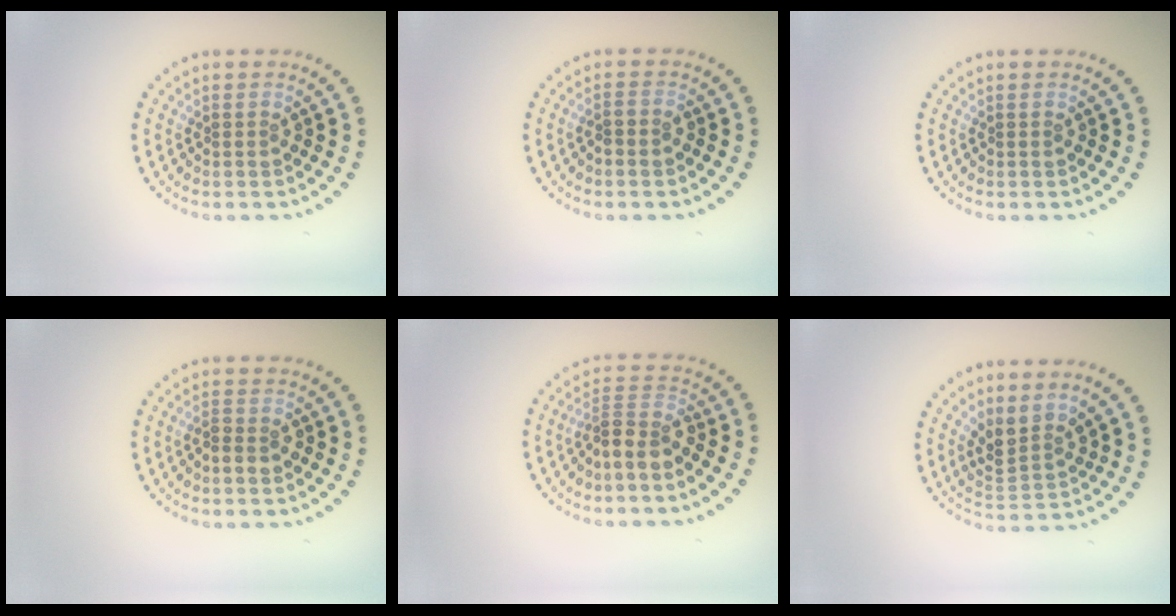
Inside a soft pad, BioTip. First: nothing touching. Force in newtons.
{"total": 1.0, "press": 0.7, "slide": 0.6}
{"total": 0.0}
{"total": 1.3, "press": 1.2, "slide": 0.5}
{"total": 3.0, "press": 2.3, "slide": 1.8}
{"total": 2.7, "press": 2.0, "slide": 1.8}